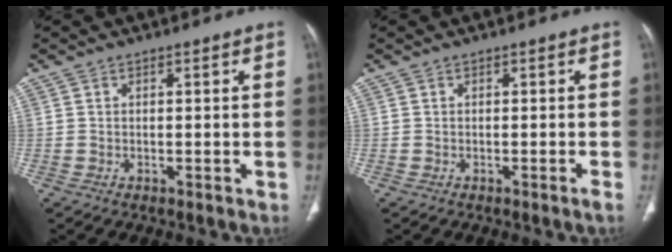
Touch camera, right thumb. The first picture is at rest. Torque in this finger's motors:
{"motor_torque": [-0.02, -0.28, 0.40, -0.25, 0.09]}